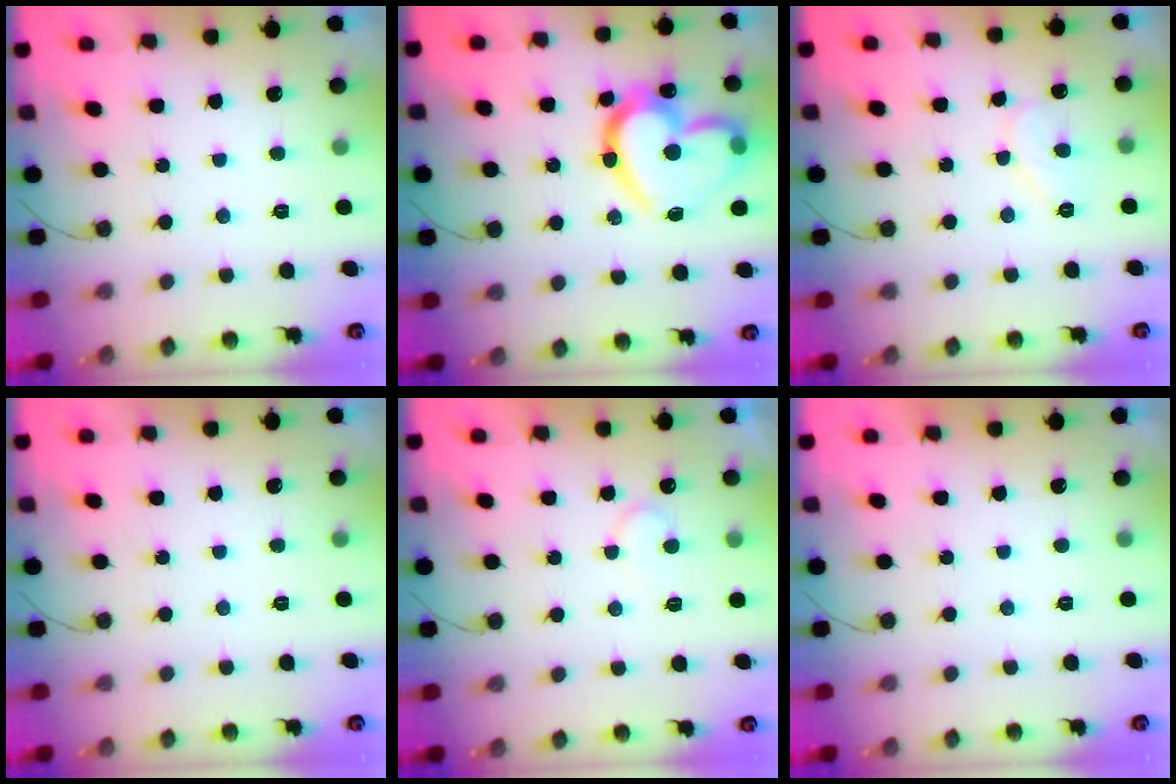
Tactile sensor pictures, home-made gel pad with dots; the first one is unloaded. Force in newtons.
{"total": 21.8, "press": 21.7, "slide": 2.4}
{"total": 6.7, "press": 6.6, "slide": 0.4}
{"total": 0.0}
{"total": 5.5, "press": 5.5, "slide": 0.4}
{"total": 1.7, "press": 1.7, "slide": 0.0}